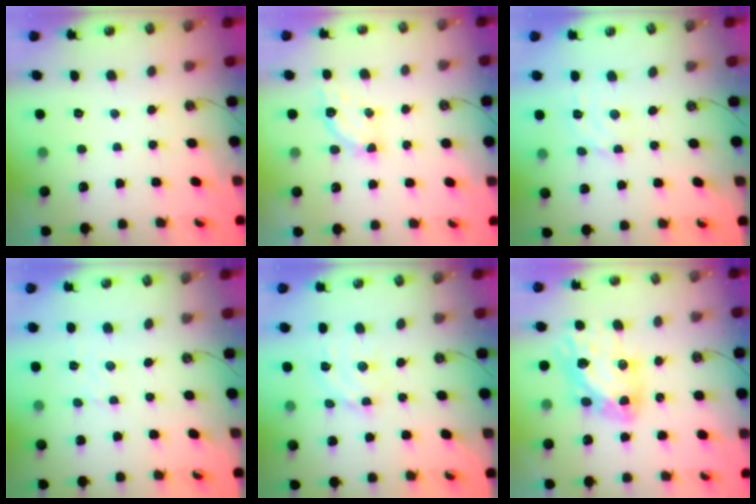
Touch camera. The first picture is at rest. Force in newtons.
{"total": 4.3, "press": 4.2, "slide": 0.6}
{"total": 5.6, "press": 5.6, "slide": 0.5}
{"total": 2.4, "press": 2.4, "slide": 0.2}
{"total": 9.3, "press": 9.3, "slide": 0.7}
{"total": 12.8, "press": 12.7, "slide": 1.4}